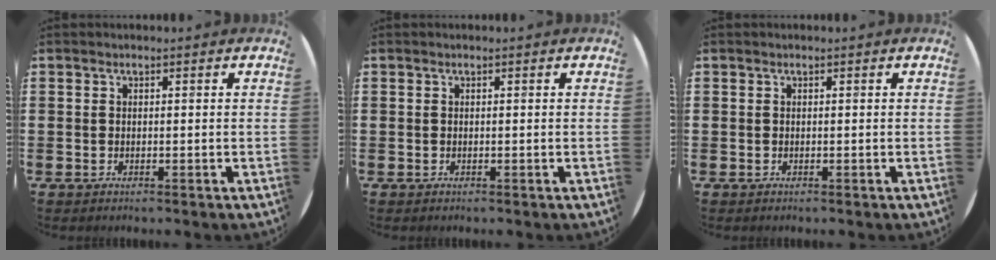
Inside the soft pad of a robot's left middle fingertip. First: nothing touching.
{"total": 0.0}
{"total": 0.0}